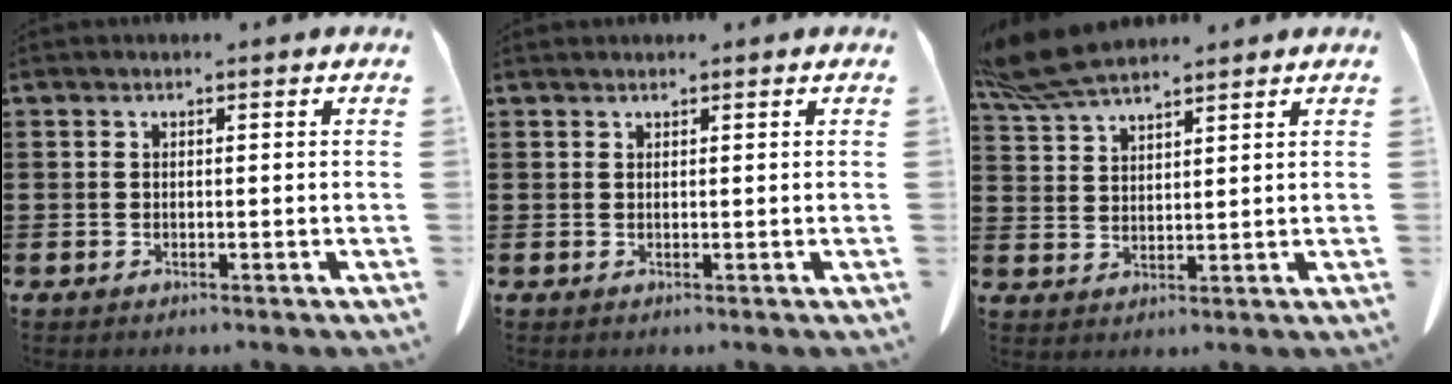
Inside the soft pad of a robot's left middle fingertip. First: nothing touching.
{"total": 0.5, "force": [0.5, 0.1, 0.0], "torque": [-0.002, -0.001, 0.011]}
{"total": 7.3, "force": [6.3, 1.6, 3.4], "torque": [-0.085, -0.008, 0.121]}